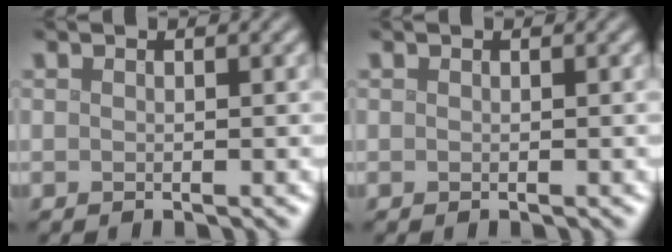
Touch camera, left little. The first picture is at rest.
{"total": 0.0}